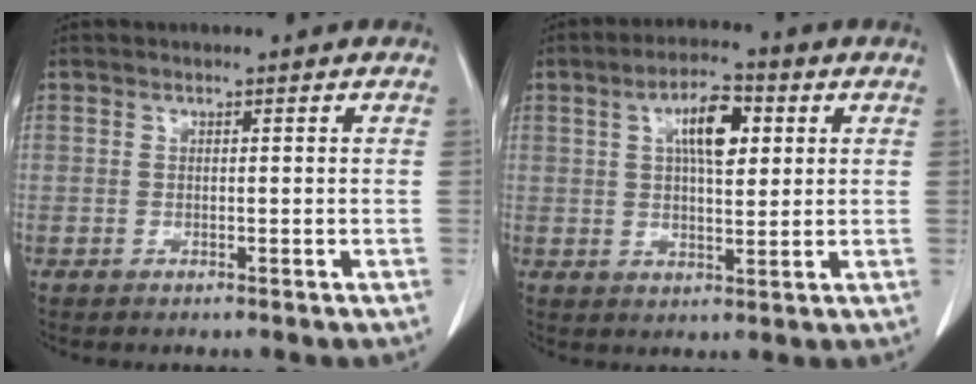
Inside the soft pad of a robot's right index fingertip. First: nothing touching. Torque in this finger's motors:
{"motor_torque": [0.91, 0.44, 0.21, 0.06]}